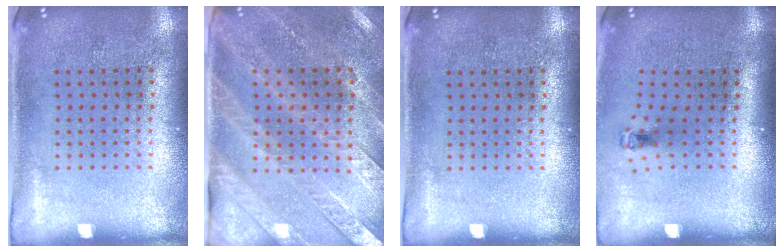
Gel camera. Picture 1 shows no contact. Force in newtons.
{"total": 2.9, "press": 2.7, "slide": 1.3}
{"total": 0.0}
{"total": 0.6, "press": 0.3, "slide": 0.5}